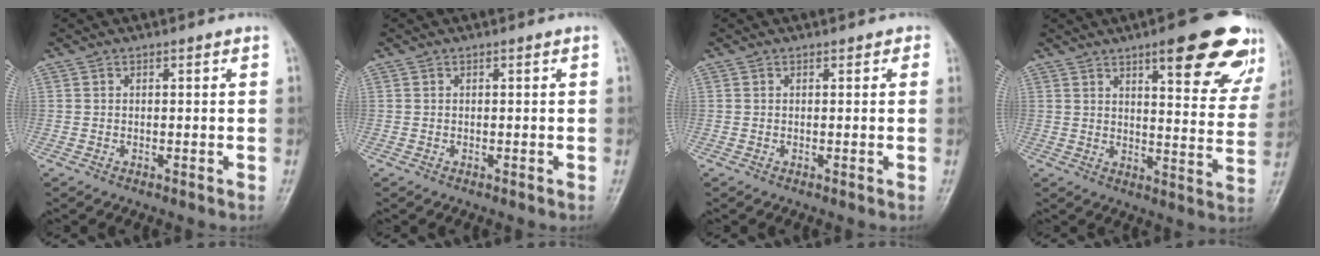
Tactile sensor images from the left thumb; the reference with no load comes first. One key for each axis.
{"total": 0.0}
{"total": 0.9, "fx": 0.5, "fy": 0.7, "fz": 0.3, "tx": 0.010, "ty": 0.000, "tz": -0.001}
{"total": 19.1, "fx": 11.4, "fy": 5.2, "fz": 14.5, "tx": -0.147, "ty": -0.050, "tz": 0.142}